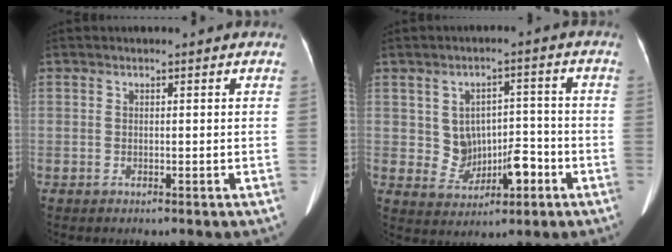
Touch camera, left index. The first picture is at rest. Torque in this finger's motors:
{"motor_torque": [0.05, 0.04, 0.12, 0.03]}